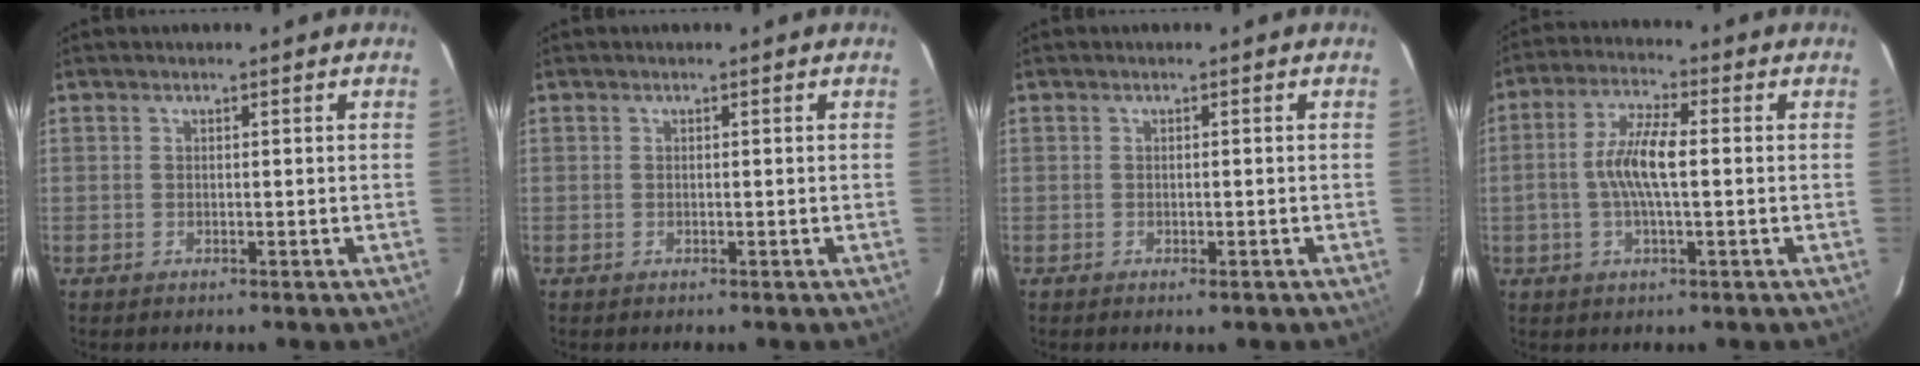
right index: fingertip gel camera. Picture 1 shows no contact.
{"total": 0.0}
{"total": 1.2, "force": [-0.8, 0.4, 0.8], "torque": [-0.014, 0.000, -0.011]}
{"total": 8.0, "force": [-0.4, 1.9, 7.8], "torque": [-0.155, 0.008, -0.009]}